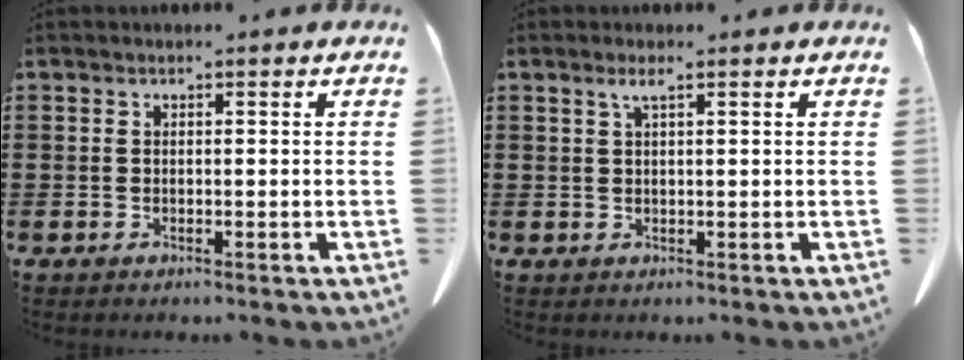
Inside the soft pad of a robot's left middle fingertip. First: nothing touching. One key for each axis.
{"total": 1.5, "fx": 0.8, "fy": 0.2, "fz": 1.3, "tx": -0.028, "ty": 0.002, "tz": 0.014}